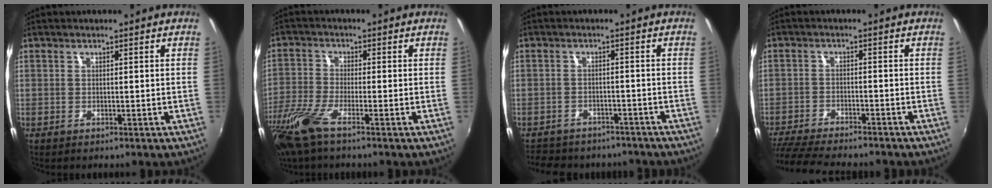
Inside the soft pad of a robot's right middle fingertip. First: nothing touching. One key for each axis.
{"total": 9.0, "fx": -6.2, "fy": 1.4, "fz": 6.4, "tx": -0.156, "ty": -0.031, "tz": -0.127}
{"total": 12.8, "fx": -10.6, "fy": 5.7, "fz": 4.3, "tx": -0.105, "ty": -0.002, "tz": -0.146}
{"total": 13.7, "fx": -12.1, "fy": 2.5, "fz": 5.9, "tx": -0.137, "ty": -0.030, "tz": -0.200}